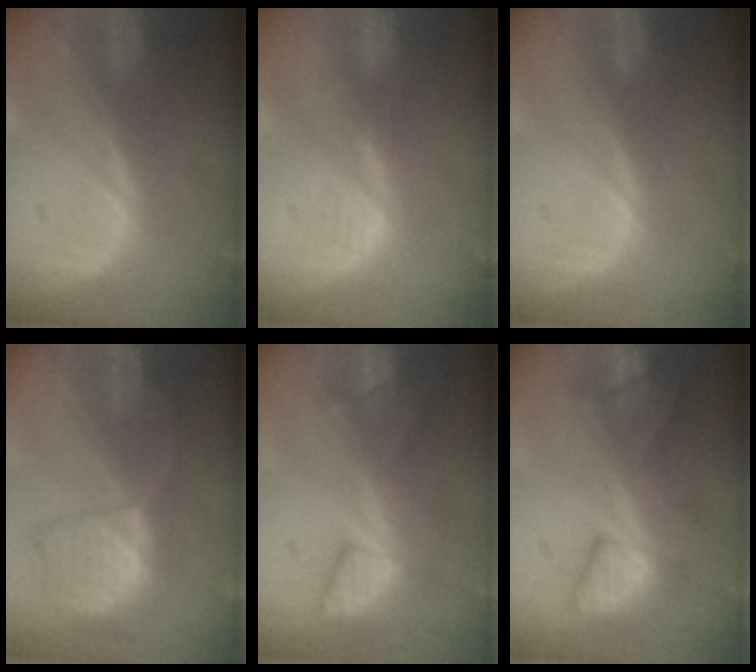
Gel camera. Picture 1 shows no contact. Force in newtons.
{"total": 1.6, "press": 1.6, "slide": 0.2}
{"total": 0.0}
{"total": 7.9, "press": 7.8, "slide": 1.3}
{"total": 8.5, "press": 7.2, "slide": 4.5}
{"total": 8.0, "press": 7.8, "slide": 1.8}